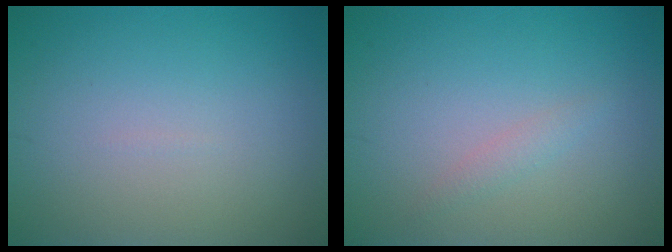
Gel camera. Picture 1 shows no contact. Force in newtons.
{"total": 1.0, "press": 1.0, "slide": 0.0}